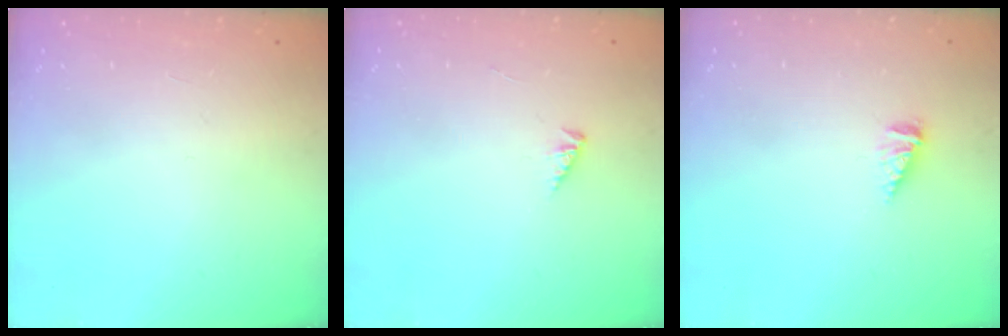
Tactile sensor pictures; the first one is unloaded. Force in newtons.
{"total": 1.4, "press": 1.3, "slide": 0.3}
{"total": 3.5, "press": 3.5, "slide": 0.3}